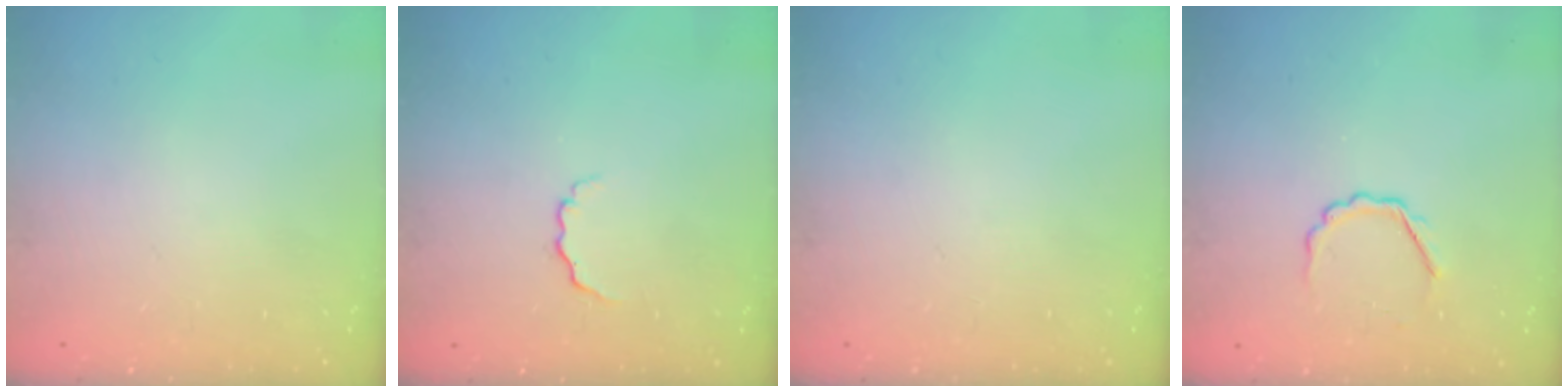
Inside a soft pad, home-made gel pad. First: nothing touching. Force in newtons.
{"total": 3.1, "press": 3.0, "slide": 0.7}
{"total": 0.0}
{"total": 3.8, "press": 3.8, "slide": 0.7}